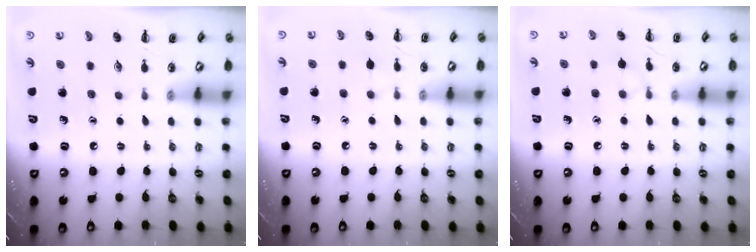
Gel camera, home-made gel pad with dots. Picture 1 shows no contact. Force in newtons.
{"total": 2.8, "press": 2.6, "slide": 0.8}
{"total": 4.9, "press": 4.5, "slide": 1.8}